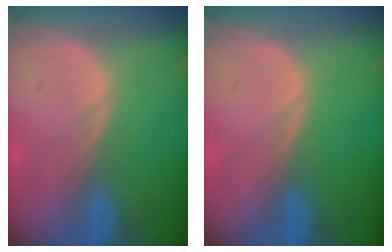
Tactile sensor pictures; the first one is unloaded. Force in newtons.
{"total": 0.0}